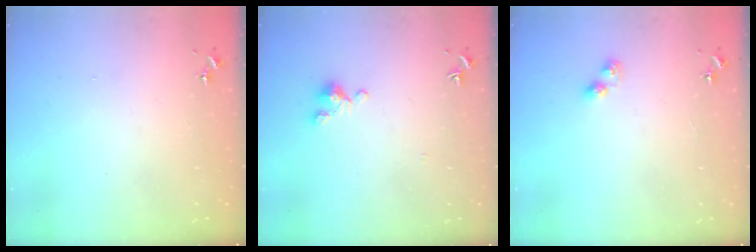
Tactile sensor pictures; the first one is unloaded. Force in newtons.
{"total": 2.9, "press": 2.9, "slide": 0.4}
{"total": 2.6, "press": 2.5, "slide": 0.4}